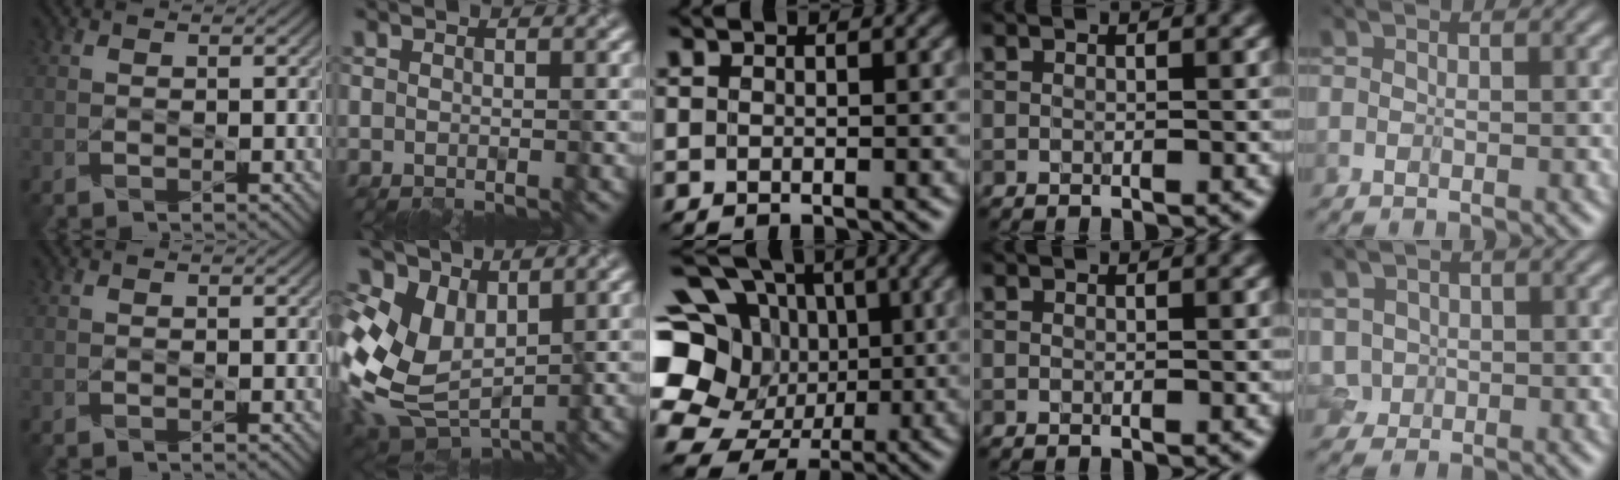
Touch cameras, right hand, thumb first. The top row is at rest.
{"index": {"total": 10.3, "force": [1.8, 7.3, 7.1], "torque": [-0.173, 0.013, 0.052]}, "middle": {"total": 17.1, "force": [-0.4, 15.4, 7.3], "torque": [-0.189, 0.018, -0.021]}, "little": {"total": 2.7, "force": [0.7, 2.4, 1.2], "torque": [-0.032, 0.012, -0.009]}}